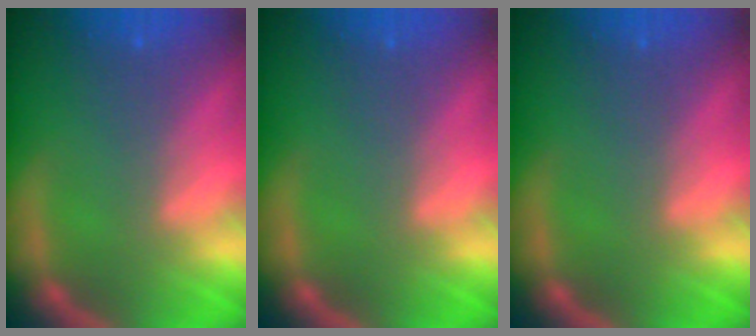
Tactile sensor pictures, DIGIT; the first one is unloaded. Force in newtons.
{"total": 0.0}
{"total": 0.0}